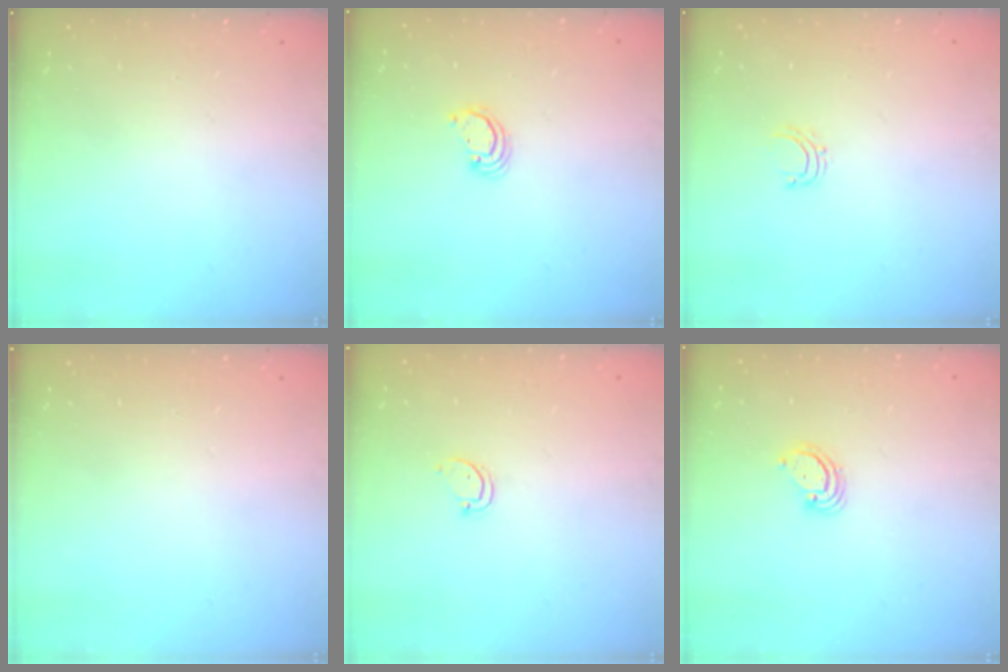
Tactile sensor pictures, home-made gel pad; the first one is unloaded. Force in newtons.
{"total": 2.3, "press": 2.3, "slide": 0.3}
{"total": 4.4, "press": 4.4, "slide": 0.3}
{"total": 0.0}
{"total": 2.6, "press": 2.6, "slide": 0.3}
{"total": 3.1, "press": 3.1, "slide": 0.2}